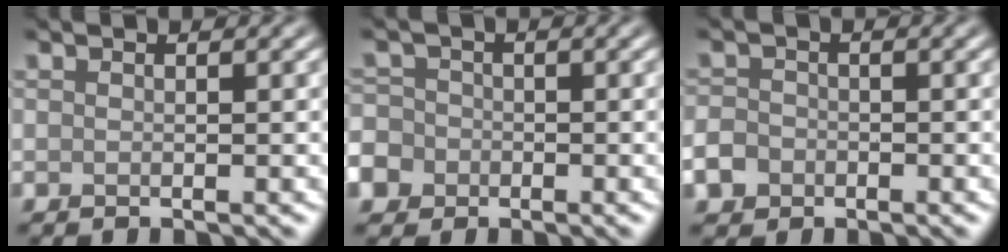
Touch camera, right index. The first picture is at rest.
{"total": 6.3, "force": [-3.4, 5.1, 1.6], "torque": [-0.040, -0.015, -0.076]}
{"total": 2.3, "force": [-1.1, 1.9, 0.8], "torque": [-0.015, -0.002, -0.026]}